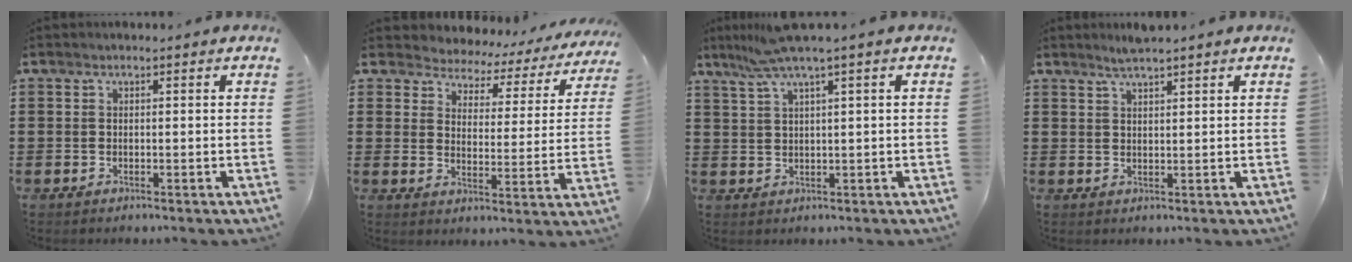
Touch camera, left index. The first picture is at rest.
{"total": 3.3, "force": [3.2, 1.0, -0.2], "torque": [-0.020, -0.026, 0.047]}
{"total": 5.0, "force": [2.9, -0.4, 4.0], "torque": [-0.093, -0.006, 0.048]}
{"total": 2.5, "force": [2.2, 0.0, 1.1], "torque": [-0.025, 0.002, 0.041]}